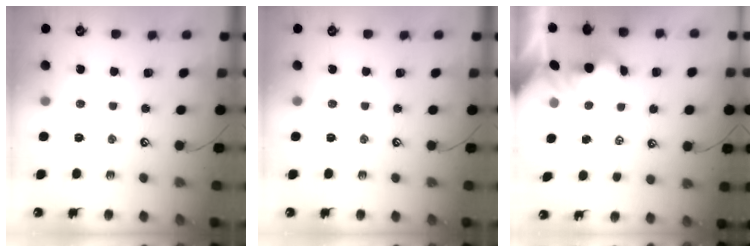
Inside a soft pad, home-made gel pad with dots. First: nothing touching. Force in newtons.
{"total": 0.0}
{"total": 1.7, "press": 1.5, "slide": 0.7}